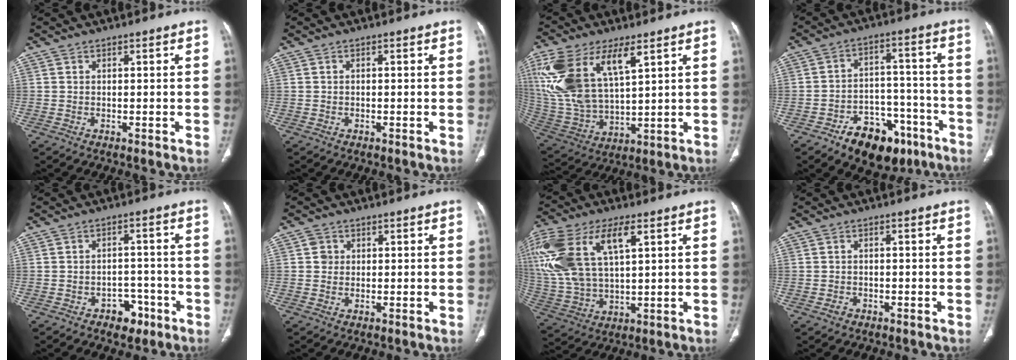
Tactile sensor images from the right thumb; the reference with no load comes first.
{"total": 0.0}
{"total": 19.9, "force": [8.8, 9.1, 15.4], "torque": [-0.324, -0.021, 0.180]}
{"total": 14.7, "force": [-9.2, 8.8, 7.4], "torque": [-0.058, 0.075, -0.133]}
{"total": 5.3, "force": [-3.0, 3.6, 2.3], "torque": [-0.005, 0.030, -0.039]}
{"total": 1.7, "force": [0.3, 1.7, 0.5], "torque": [0.000, 0.002, 0.003]}
{"total": 23.2, "force": [8.2, 11.6, 18.3], "torque": [-0.432, 0.006, 0.158]}
{"total": 1.4, "force": [-0.9, 1.0, 0.4], "torque": [-0.008, 0.007, -0.015]}